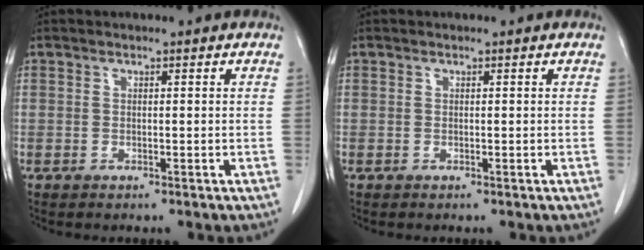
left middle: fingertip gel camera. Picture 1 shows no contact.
{"total": 0.0}